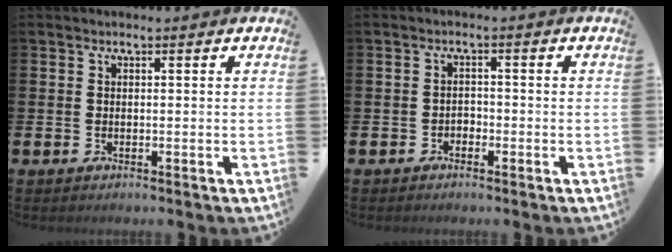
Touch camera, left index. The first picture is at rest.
{"total": 1.4, "force": [-1.1, 0.8, 0.1], "torque": [0.002, -0.001, -0.026]}